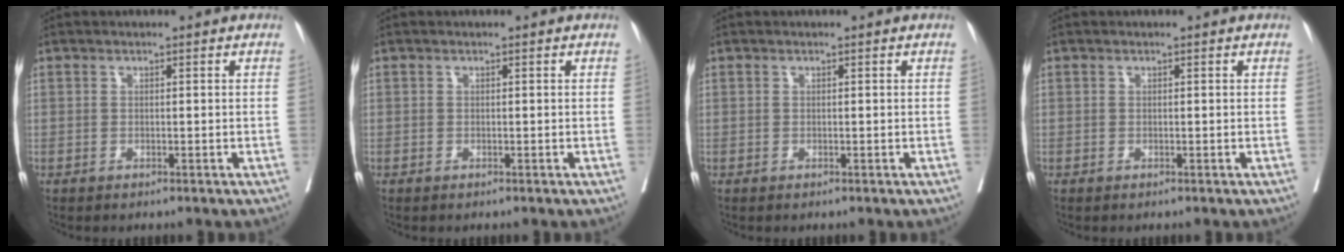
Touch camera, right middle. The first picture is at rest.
{"total": 0.0}
{"total": 0.0}
{"total": 0.0}